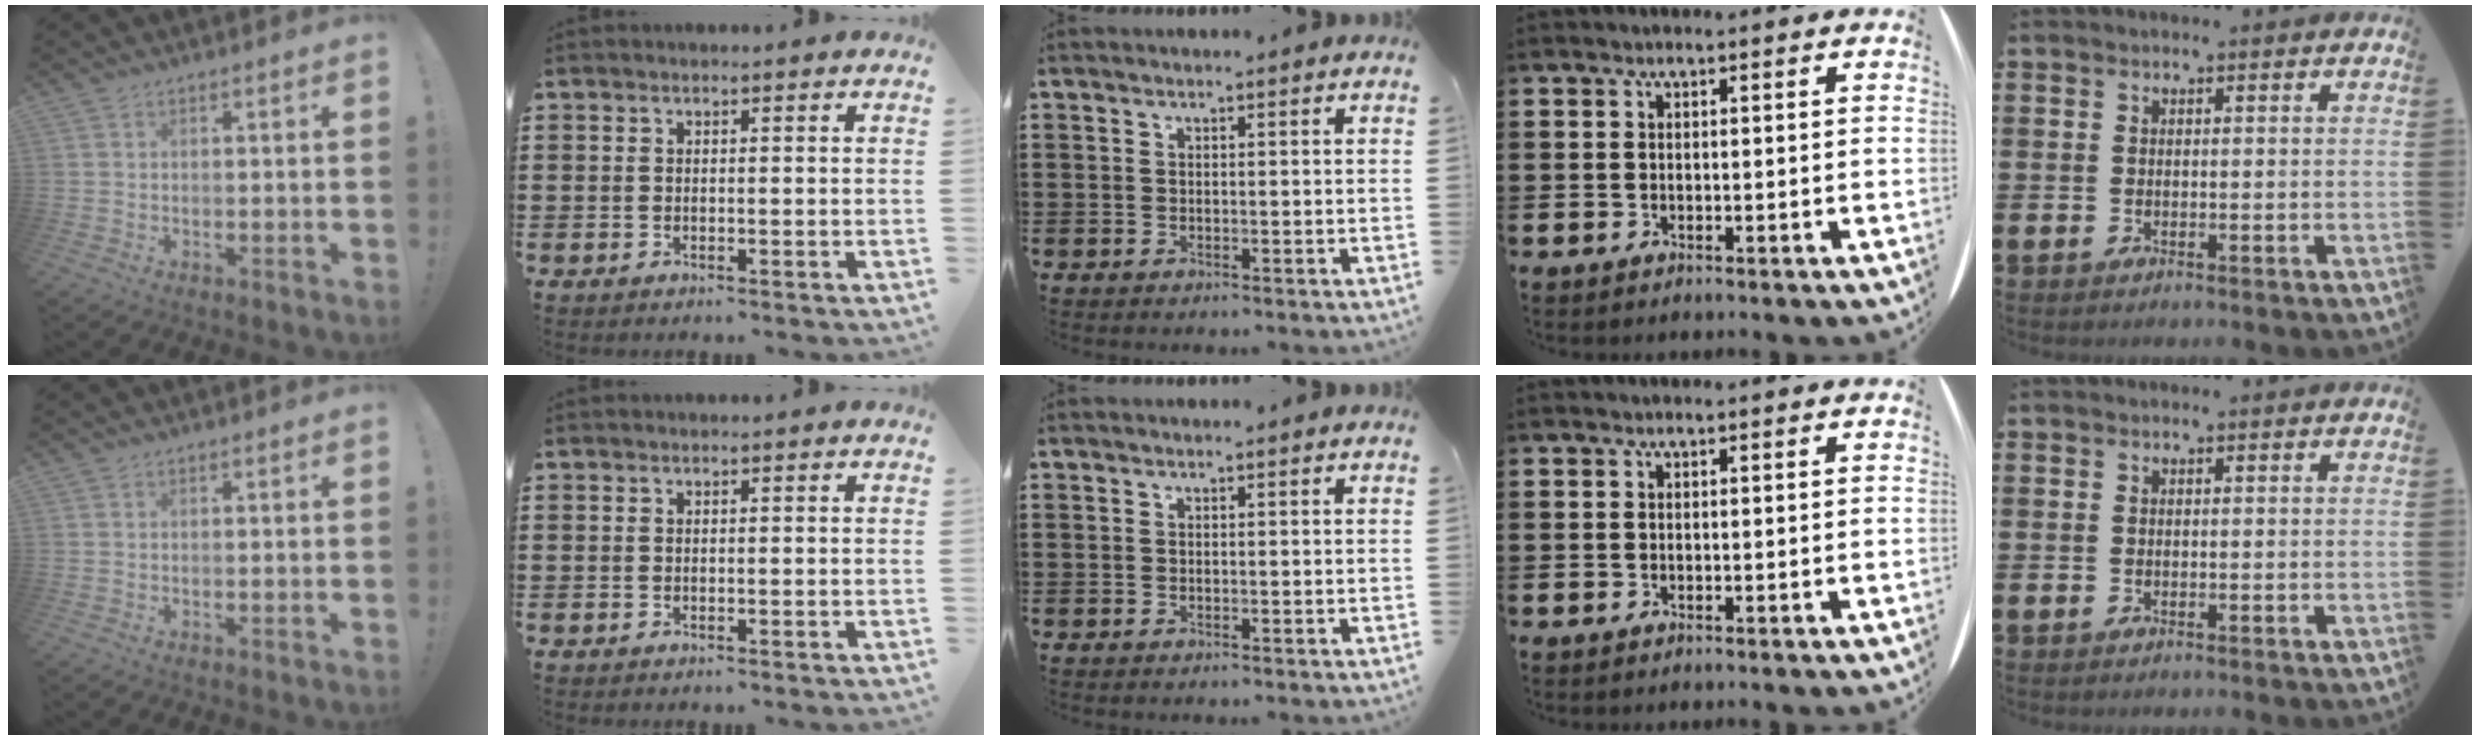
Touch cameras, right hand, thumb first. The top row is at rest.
{}